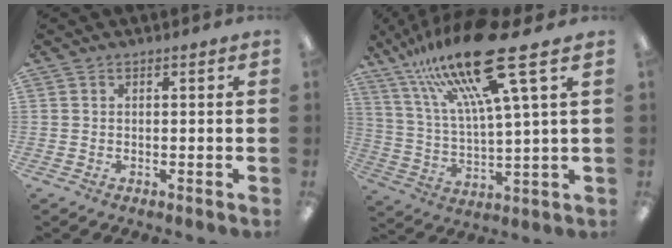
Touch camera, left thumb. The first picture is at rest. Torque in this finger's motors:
{"motor_torque": [2.95, 2.04, 2.14, -0.63, 0.27]}